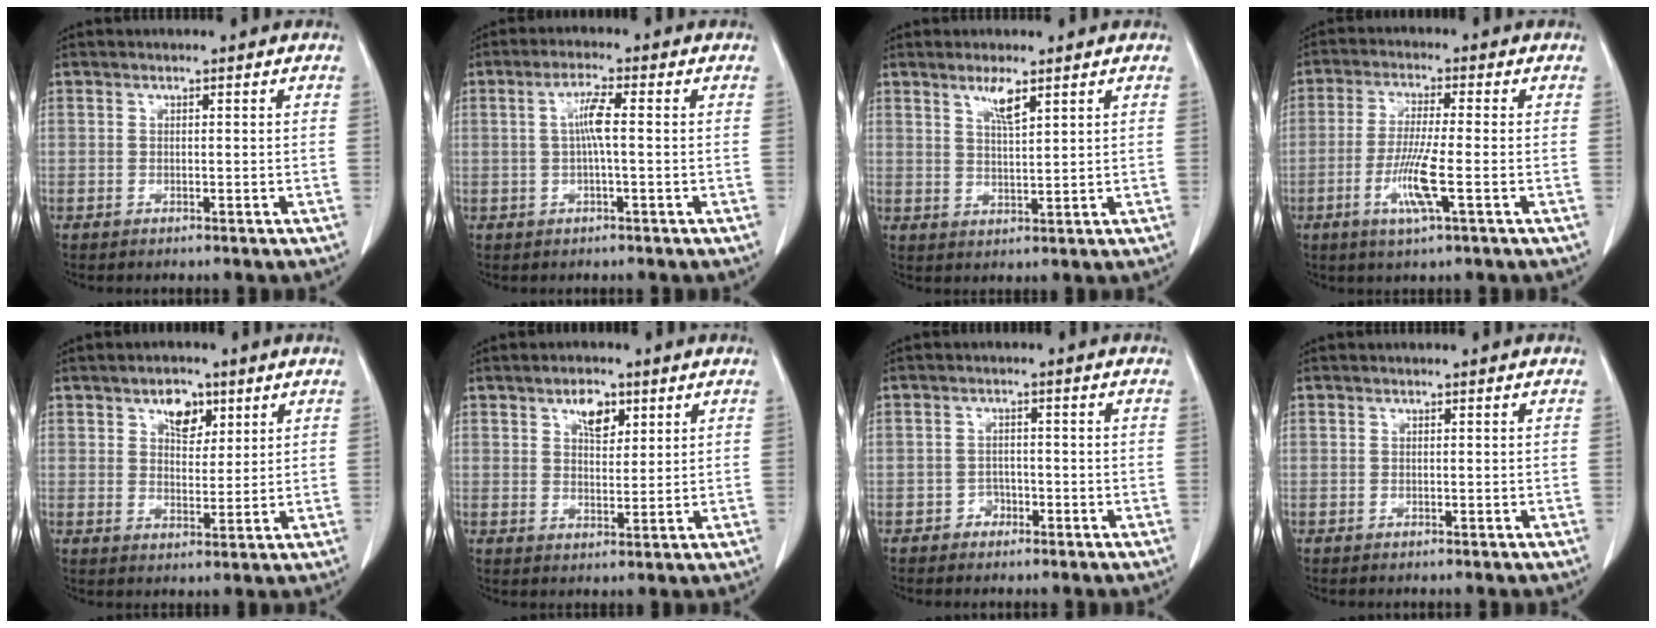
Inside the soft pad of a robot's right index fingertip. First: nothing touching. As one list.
[{"total": 4.0, "force": [0.2, 0.2, 4.0], "torque": [-0.077, 0.007, 0.005]}, {"total": 3.6, "force": [2.3, 0.3, 2.7], "torque": [-0.053, -0.003, 0.046]}, {"total": 7.4, "force": [-2.4, 0.0, 7.0], "torque": [-0.138, -0.013, -0.047]}, {"total": 5.0, "force": [2.7, 3.0, 3.0], "torque": [-0.045, 0.005, 0.046]}, {"total": 4.5, "force": [2.4, 2.3, 3.0], "torque": [-0.049, 0.002, 0.042]}, {"total": 1.9, "force": [-1.2, 1.4, 0.3], "torque": [-0.002, 0.008, -0.021]}, {"total": 0.0}]